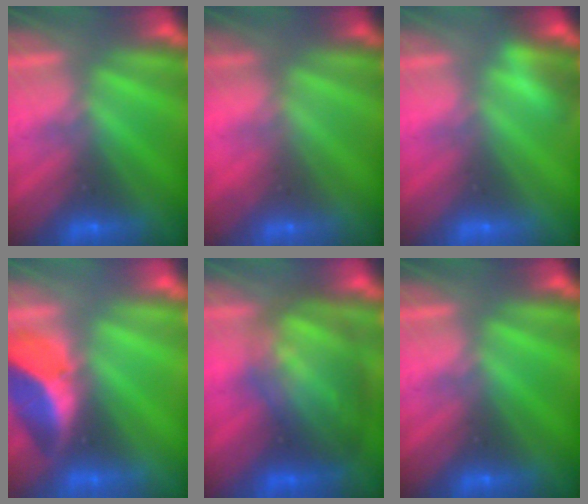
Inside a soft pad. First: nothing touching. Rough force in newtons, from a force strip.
{"total": 2.4}
{"total": 2.8}
{"total": 2.3}
{"total": 5.6}
{"total": 0.0}